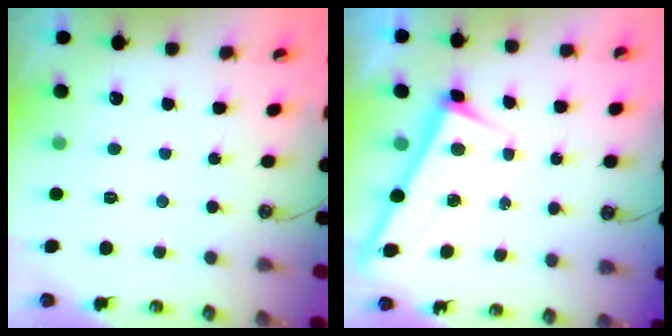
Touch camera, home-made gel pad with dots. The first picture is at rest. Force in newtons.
{"total": 3.0, "press": 3.0, "slide": 0.1}